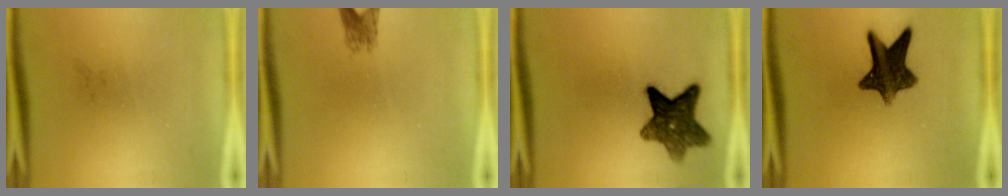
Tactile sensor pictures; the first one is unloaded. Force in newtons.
{"total": 2.2}
{"total": 9.3}
{"total": 10.6}